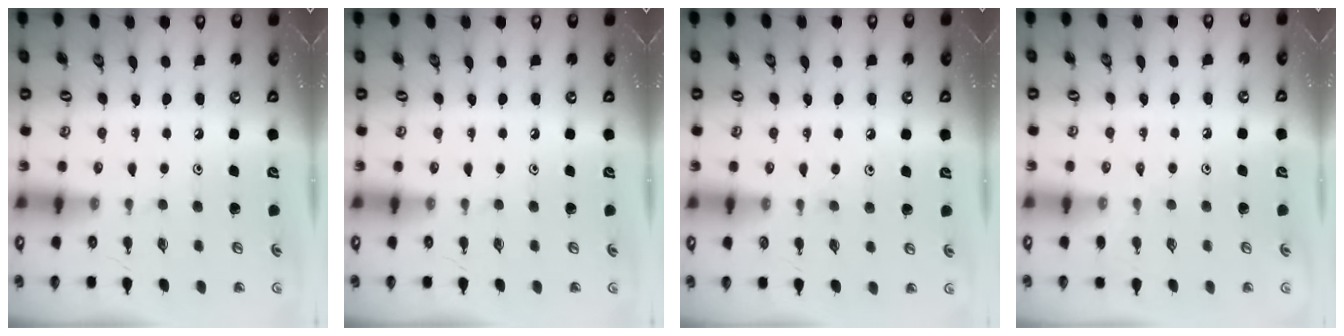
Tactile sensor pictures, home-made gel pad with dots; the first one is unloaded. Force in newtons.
{"total": 0.0}
{"total": 4.0, "press": 3.9, "slide": 0.7}
{"total": 4.5, "press": 4.4, "slide": 0.7}